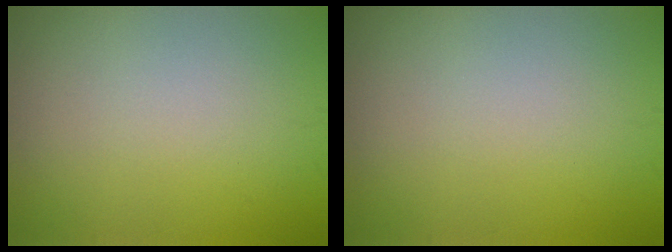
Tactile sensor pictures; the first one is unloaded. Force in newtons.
{"total": 0.0}